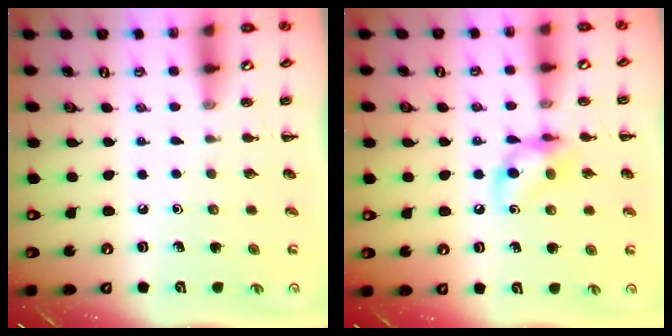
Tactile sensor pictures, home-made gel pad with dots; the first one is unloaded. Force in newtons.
{"total": 10.4, "press": 10.3, "slide": 1.5}